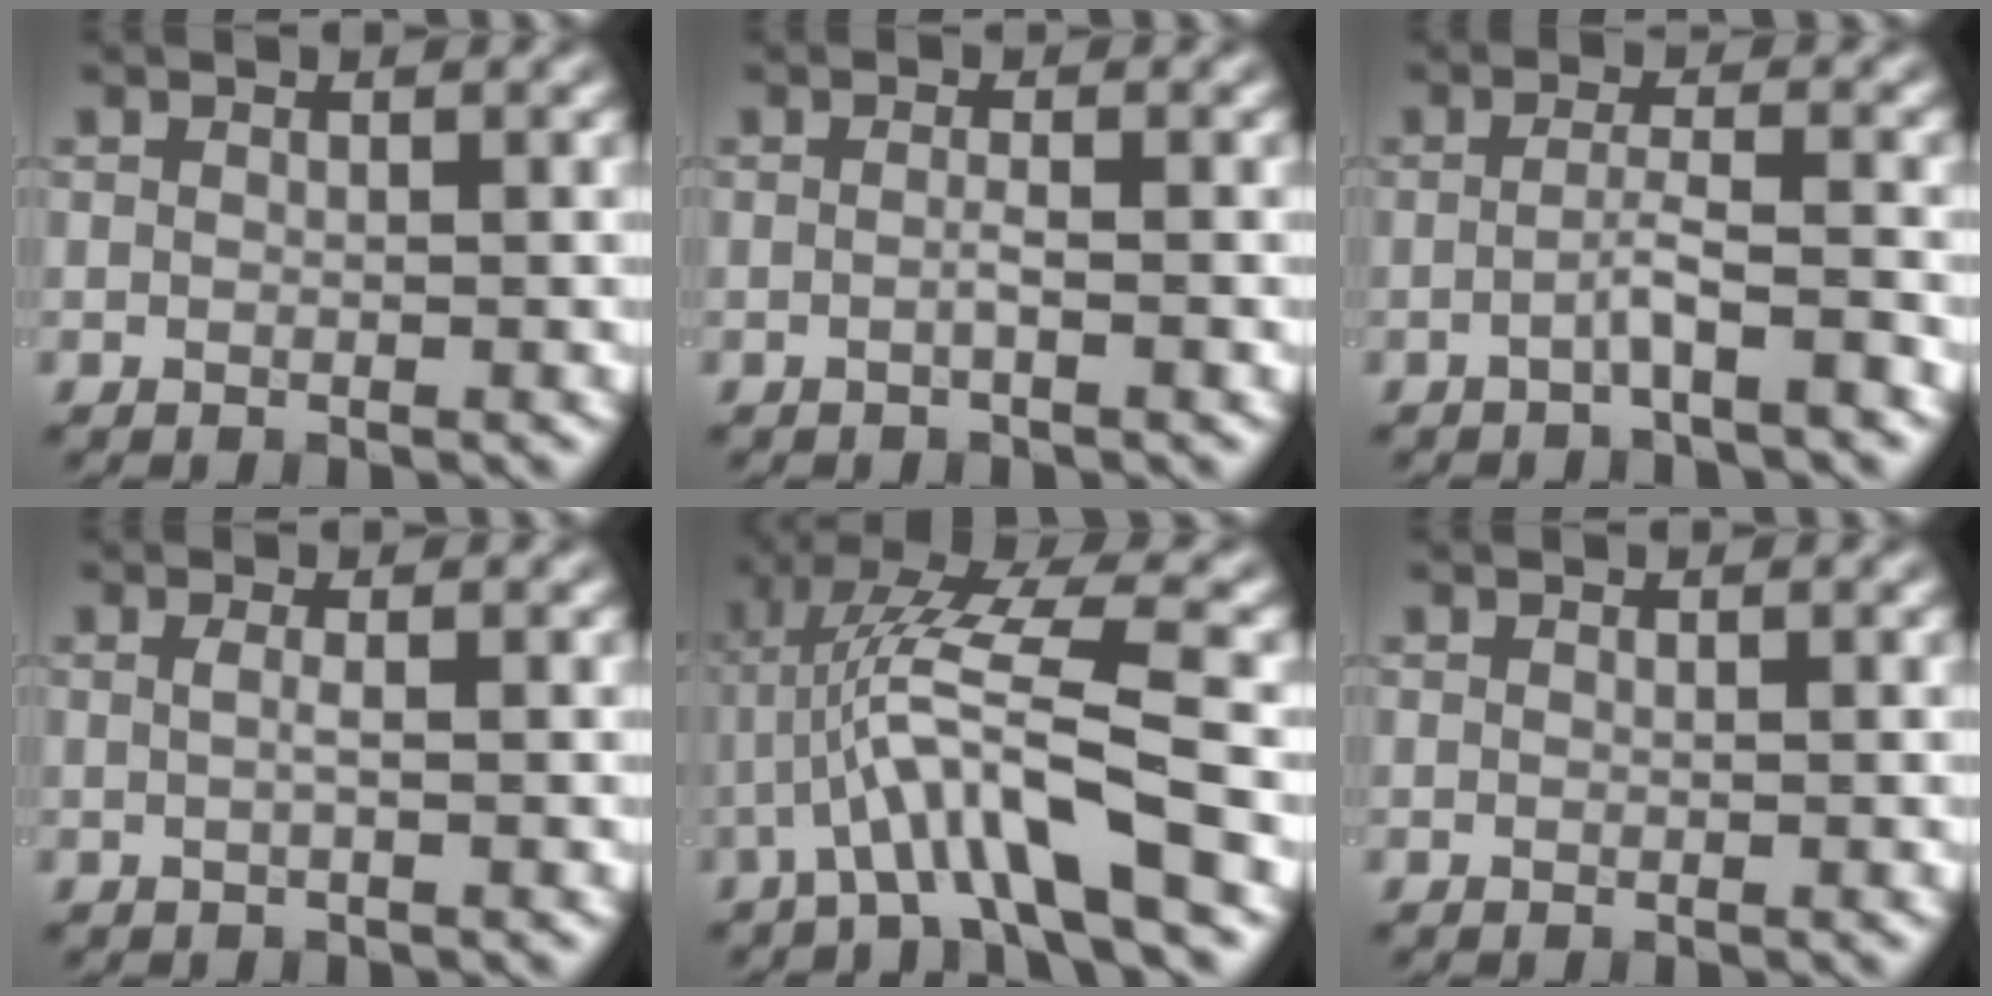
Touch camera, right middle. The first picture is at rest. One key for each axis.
{"total": 1.1, "fx": -0.3, "fy": 0.2, "fz": 1.1, "tx": -0.016, "ty": 0.001, "tz": -0.008}
{"total": 2.2, "fx": -1.1, "fy": 0.1, "fz": 1.9, "tx": -0.034, "ty": 0.010, "tz": -0.027}
{"total": 1.0, "fx": 0.0, "fy": 0.2, "fz": 0.9, "tx": -0.017, "ty": -0.001, "tz": -0.003}
{"total": 7.0, "fx": -2.4, "fy": 0.9, "fz": 6.5, "tx": -0.124, "ty": 0.024, "tz": -0.045}
{"total": 0.0}